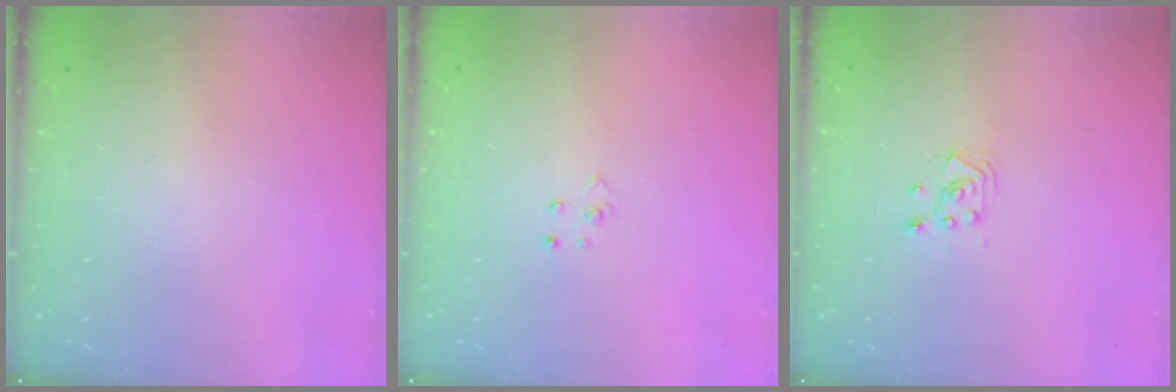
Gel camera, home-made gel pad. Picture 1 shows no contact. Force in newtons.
{"total": 2.8, "press": 2.8, "slide": 0.3}
{"total": 2.2, "press": 2.2, "slide": 0.3}